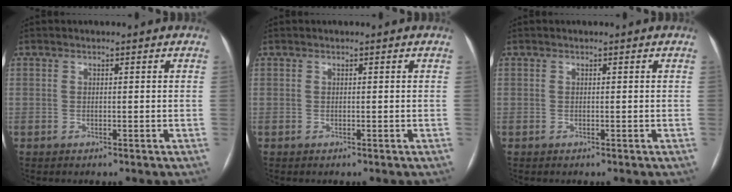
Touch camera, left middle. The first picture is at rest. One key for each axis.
{"total": 0.0}
{"total": 0.0}